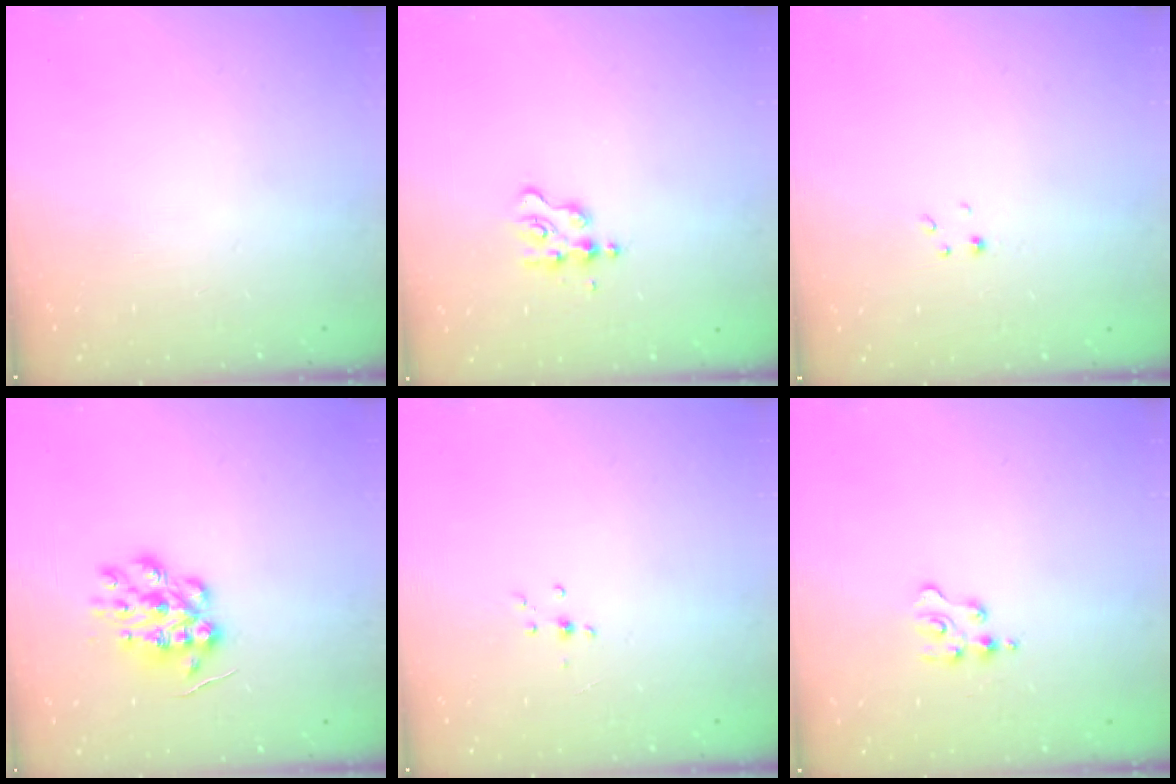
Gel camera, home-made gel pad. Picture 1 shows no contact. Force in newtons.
{"total": 2.7, "press": 2.6, "slide": 0.4}
{"total": 1.1, "press": 1.1, "slide": 0.2}
{"total": 12.1, "press": 12.1, "slide": 0.3}
{"total": 4.8, "press": 4.7, "slide": 0.7}
{"total": 2.3, "press": 2.3, "slide": 0.3}